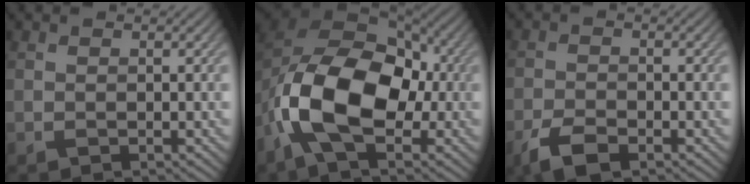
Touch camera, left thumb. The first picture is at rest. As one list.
[{"total": 16.4, "force": [-3.4, 9.8, 12.7], "torque": [-0.265, -0.002, -0.070]}, {"total": 4.4, "force": [-2.8, 1.8, 2.8], "torque": [-0.059, -0.005, -0.059]}]